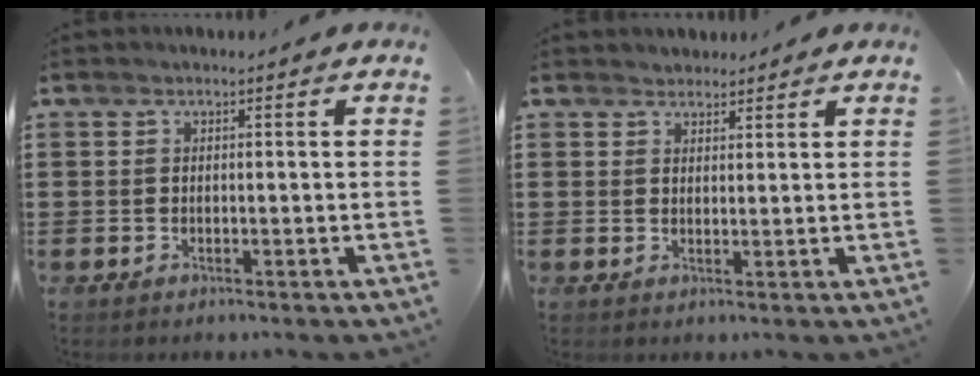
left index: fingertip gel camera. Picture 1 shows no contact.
{"total": 2.0, "force": [1.9, 0.8, -0.2], "torque": [-0.002, 0.004, 0.037]}